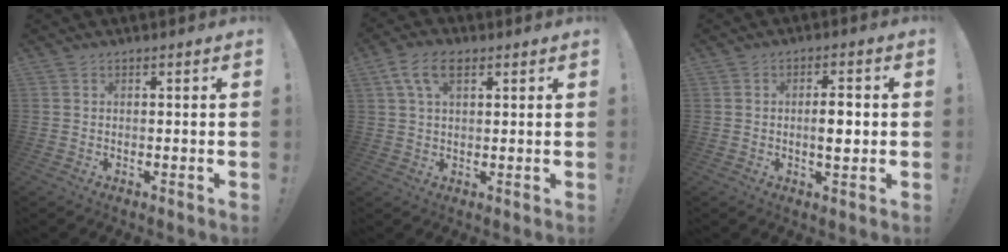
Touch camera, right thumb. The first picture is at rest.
{"total": 7.8, "force": [3.4, 4.2, 5.6], "torque": [-0.106, 0.009, 0.067]}
{"total": 5.2, "force": [-0.5, 1.7, 4.9], "torque": [-0.066, 0.000, -0.016]}